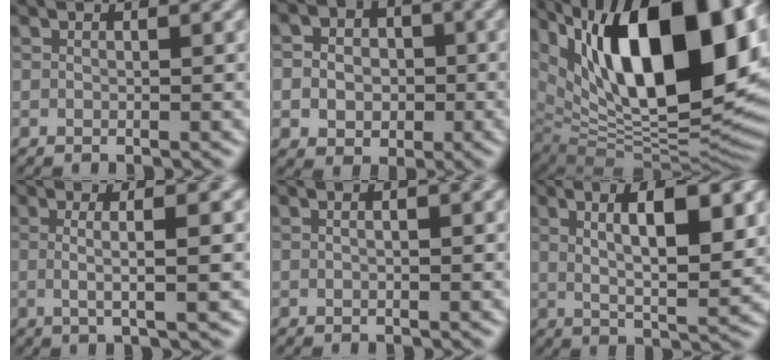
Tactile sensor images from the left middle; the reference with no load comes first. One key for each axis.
{"total": 6.1, "fx": -0.3, "fy": 5.4, "fz": 2.8, "tx": -0.030, "ty": 0.030, "tz": -0.030}
{"total": 18.6, "fx": 5.8, "fy": 8.9, "fz": 15.3, "tx": -0.231, "ty": 0.025, "tz": 0.099}
{"total": 3.5, "fx": -0.3, "fy": 0.6, "fz": 3.5, "tx": -0.061, "ty": 0.003, "tz": -0.004}
{"total": 0.7, "fx": -0.1, "fy": 0.3, "fz": 0.7, "tx": -0.003, "ty": -0.001, "tz": -0.008}
{"total": 6.9, "fx": 1.5, "fy": 1.8, "fz": 6.5, "tx": -0.098, "ty": 0.000, "tz": 0.031}